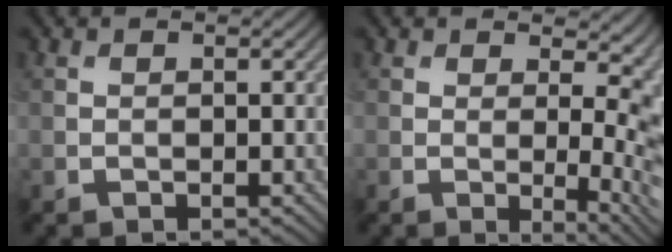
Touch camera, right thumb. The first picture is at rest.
{"total": 8.3, "force": [1.5, 3.0, 7.6], "torque": [-0.081, -0.002, 0.022]}